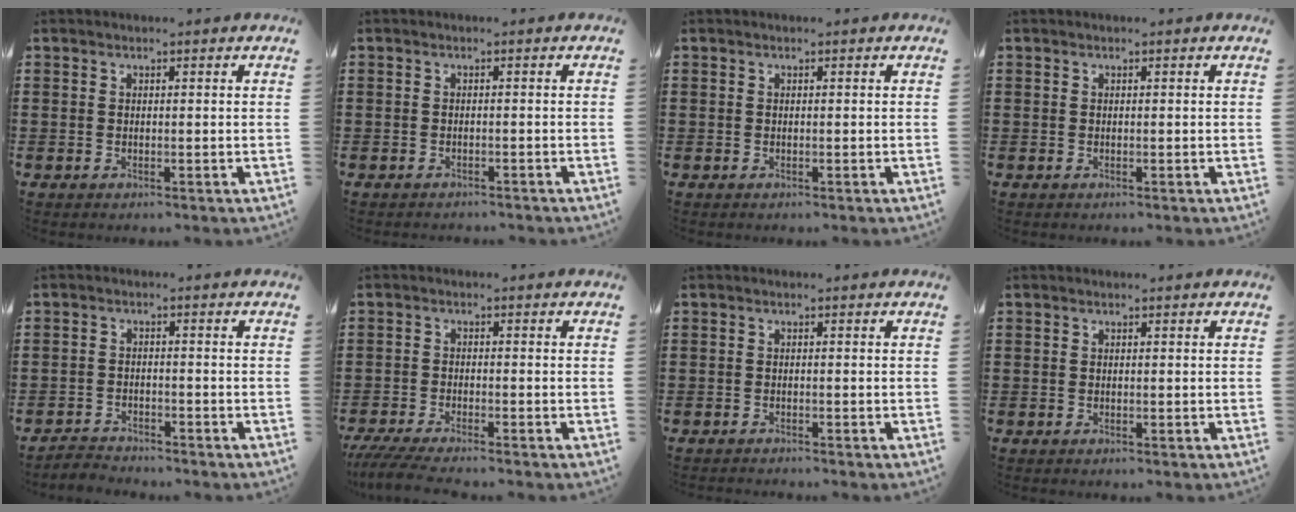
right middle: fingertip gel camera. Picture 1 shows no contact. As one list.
[{"total": 0.8, "force": [-0.8, 0.1, 0.0], "torque": [-0.003, -0.001, -0.017]}, {"total": 0.0}, {"total": 0.0}, {"total": 2.6, "force": [-2.6, 0.3, -0.1], "torque": [-0.005, 0.000, -0.057]}, {"total": 3.7, "force": [-3.3, 0.1, 1.7], "torque": [-0.049, -0.015, -0.069]}, {"total": 0.7, "force": [-0.7, -0.1, 0.1], "torque": [-0.004, -0.004, -0.013]}, {"total": 0.0}]